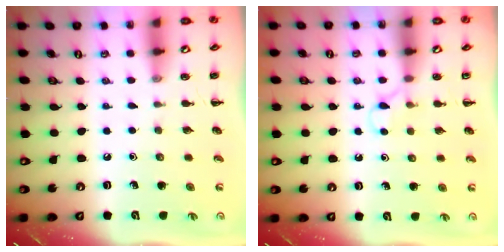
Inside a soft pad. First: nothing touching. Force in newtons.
{"total": 3.3, "press": 3.2, "slide": 0.9}